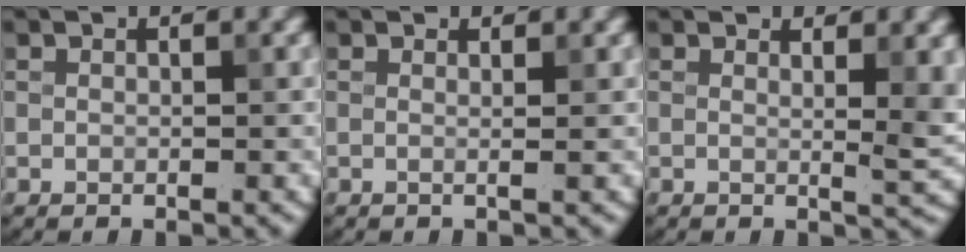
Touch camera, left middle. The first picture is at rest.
{"total": 0.5, "force": [0.2, -0.2, 0.4], "torque": [-0.005, 0.002, 0.001]}
{"total": 3.1, "force": [1.3, 0.6, 2.8], "torque": [-0.028, 0.001, 0.018]}